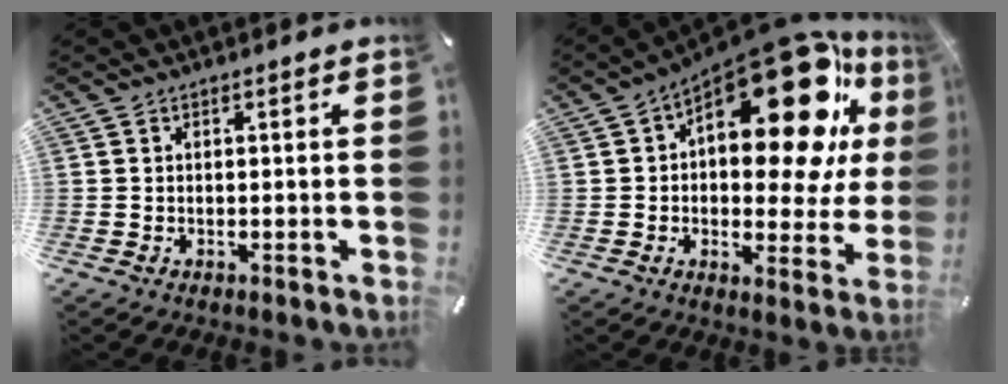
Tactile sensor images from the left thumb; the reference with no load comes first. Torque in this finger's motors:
{"motor_torque": [2.50, 2.50, 0.57, -0.11, 0.33]}